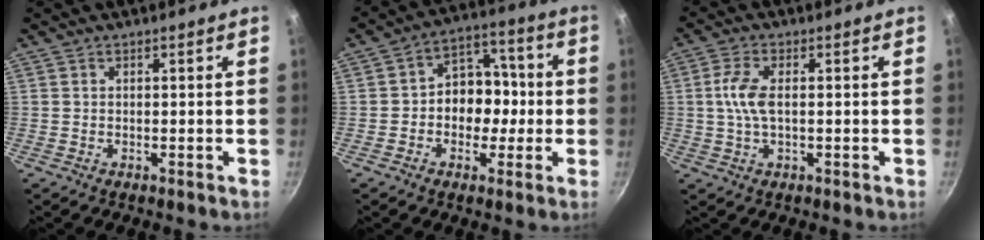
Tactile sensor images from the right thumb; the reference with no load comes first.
{"total": 10.3, "force": [-1.2, 8.3, 6.0], "torque": [-0.021, 0.036, -0.031]}
{"total": 5.7, "force": [0.2, 2.6, 5.0], "torque": [-0.110, 0.009, 0.000]}